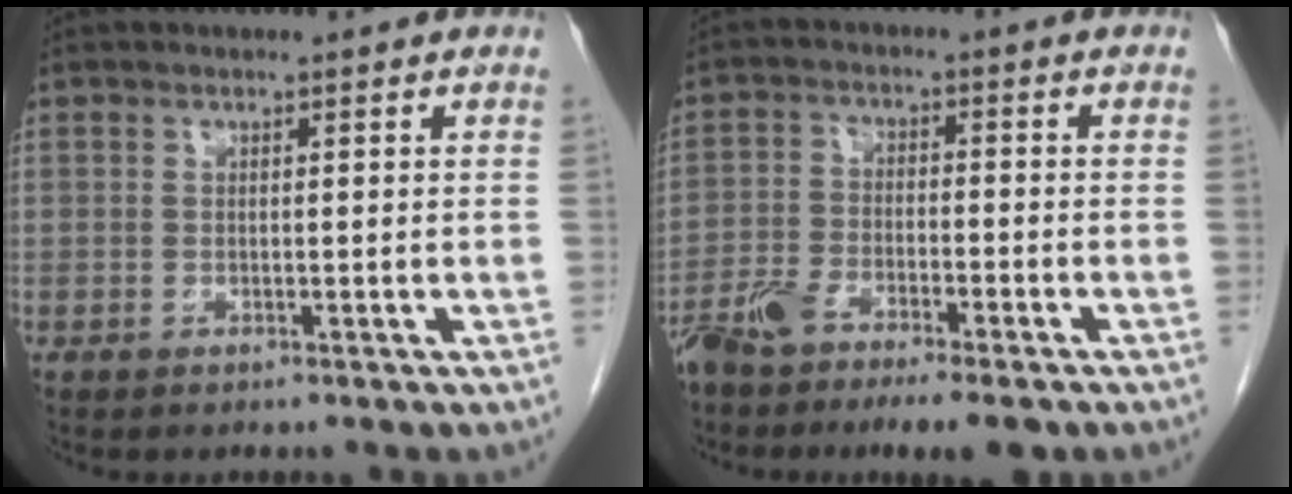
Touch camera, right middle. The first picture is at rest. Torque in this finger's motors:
{"motor_torque": [0.81, -0.98, 0.13, 0.03]}